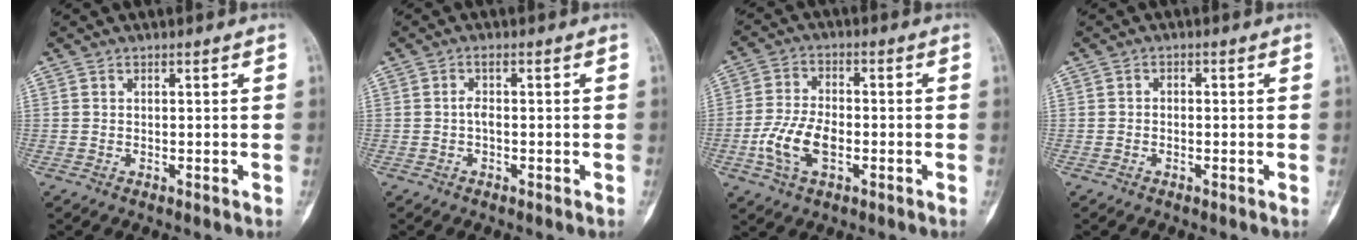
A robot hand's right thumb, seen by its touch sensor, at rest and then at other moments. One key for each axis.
{"total": 1.7, "fx": -0.2, "fy": 0.7, "fz": 1.5, "tx": -0.029, "ty": 0.003, "tz": -0.007}
{"total": 8.9, "fx": -2.6, "fy": 4.9, "fz": 7.0, "tx": -0.147, "ty": 0.012, "tz": -0.050}
{"total": 0.9, "fx": -0.4, "fy": 0.6, "fz": 0.5, "tx": -0.004, "ty": 0.005, "tz": -0.010}